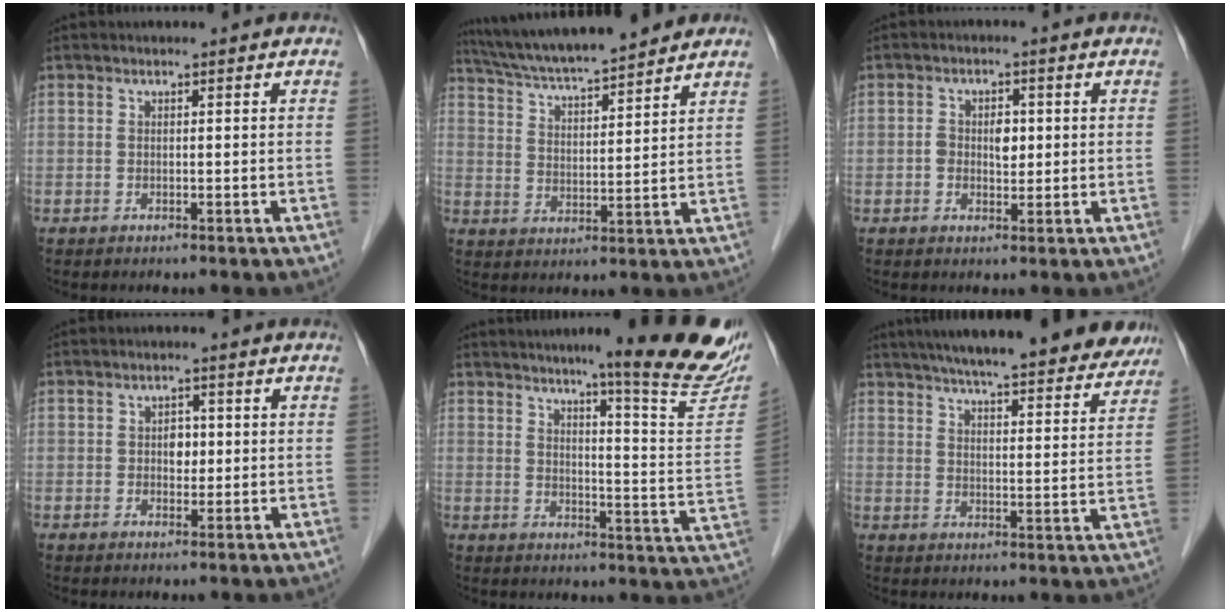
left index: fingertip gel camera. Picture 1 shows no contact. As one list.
[{"total": 15.4, "force": [13.7, 1.2, 6.9], "torque": [-0.122, 0.024, 0.225]}, {"total": 3.3, "force": [0.1, 2.0, 2.6], "torque": [-0.040, 0.007, 0.005]}, {"total": 2.3, "force": [0.1, 1.7, 1.6], "torque": [-0.023, 0.005, 0.003]}, {"total": 18.6, "force": [14.7, -0.2, 11.3], "torque": [-0.134, -0.059, 0.176]}, {"total": 25.5, "force": [22.1, 4.3, 12.0], "torque": [-0.187, -0.001, 0.280]}]